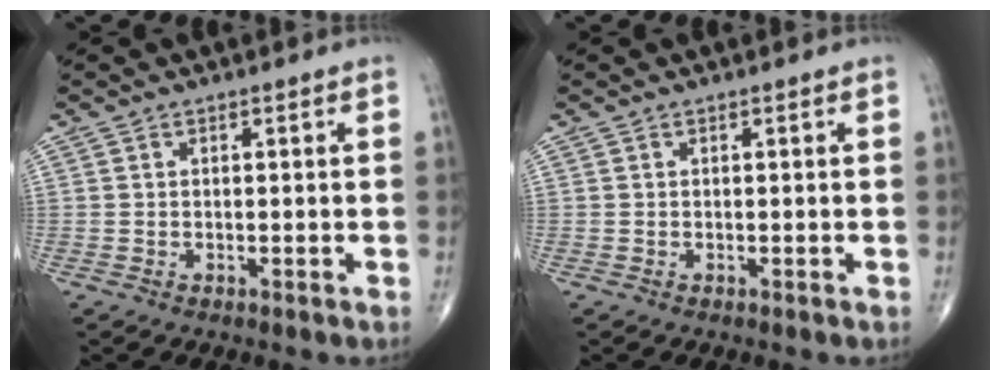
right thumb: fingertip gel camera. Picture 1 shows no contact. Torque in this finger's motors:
{"motor_torque": [0.02, 0.02, 0.00, 0.00, 0.04]}